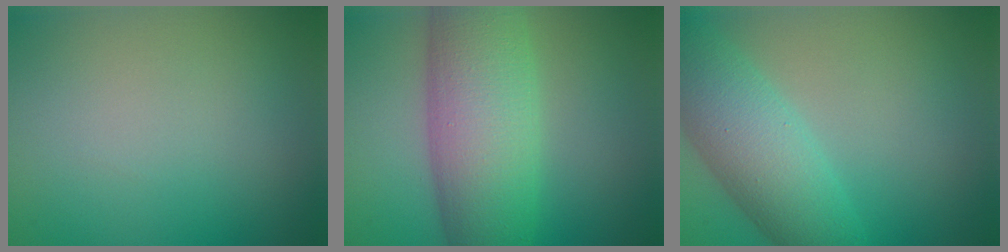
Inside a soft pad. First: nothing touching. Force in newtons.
{"total": 9.7, "press": 9.7, "slide": 0.1}
{"total": 6.9, "press": 6.9, "slide": 0.1}